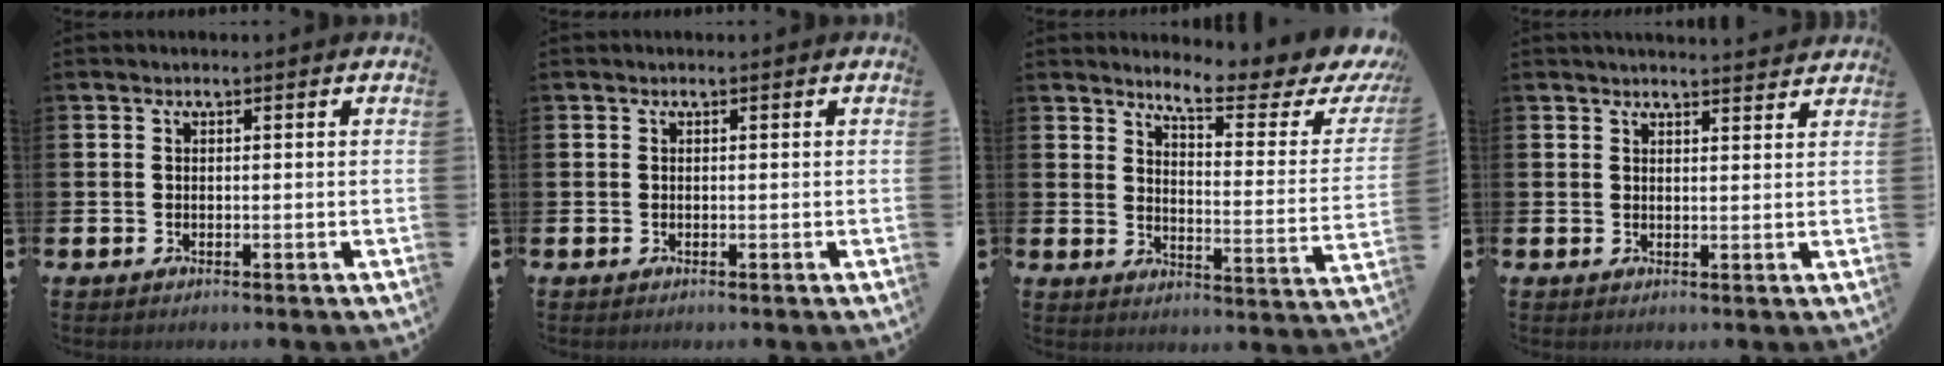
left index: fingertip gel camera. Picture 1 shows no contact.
{"total": 0.0}
{"total": 6.0, "force": [5.1, 0.7, 3.0], "torque": [-0.062, -0.047, 0.074]}
{"total": 2.6, "force": [2.6, 0.0, -0.1], "torque": [0.005, -0.017, 0.044]}